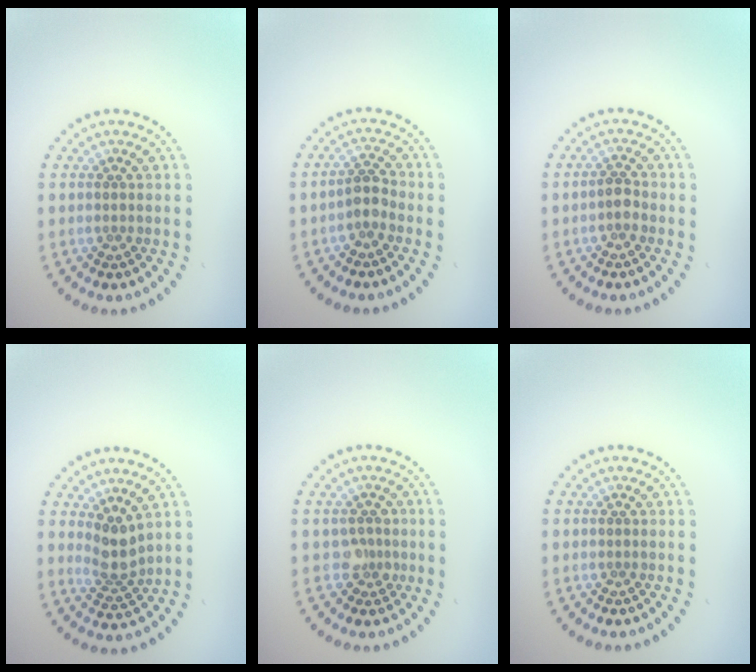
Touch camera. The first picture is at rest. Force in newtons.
{"total": 1.7, "press": 1.4, "slide": 1.0}
{"total": 1.4, "press": 1.1, "slide": 0.8}
{"total": 2.7, "press": 2.0, "slide": 1.8}
{"total": 1.8, "press": 1.4, "slide": 1.2}
{"total": 0.0}